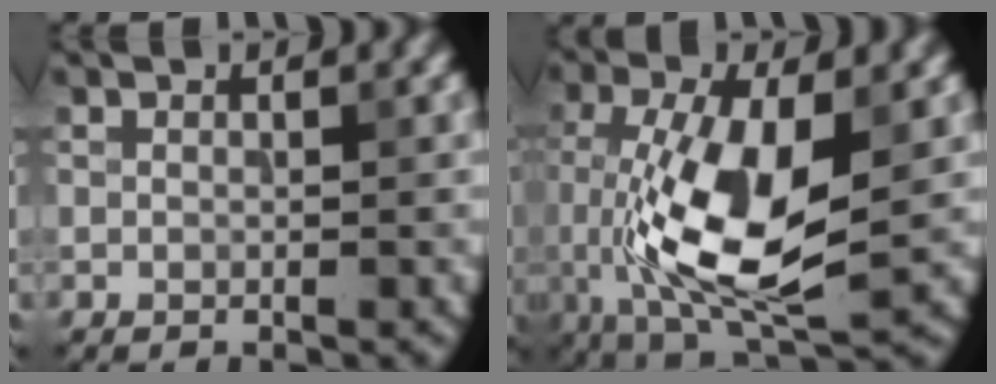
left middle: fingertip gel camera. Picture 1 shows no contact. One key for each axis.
{"total": 10.1, "fx": -1.3, "fy": 4.2, "fz": 9.1, "tx": -0.184, "ty": -0.015, "tz": -0.023}